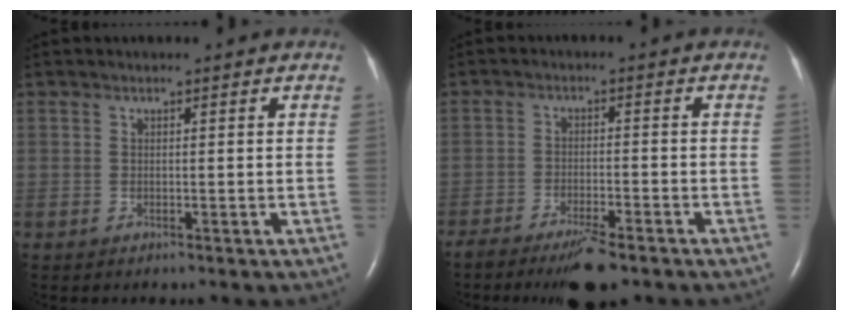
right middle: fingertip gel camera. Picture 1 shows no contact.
{"total": 7.1, "force": [-5.3, 1.1, 4.5], "torque": [-0.074, -0.015, -0.081]}